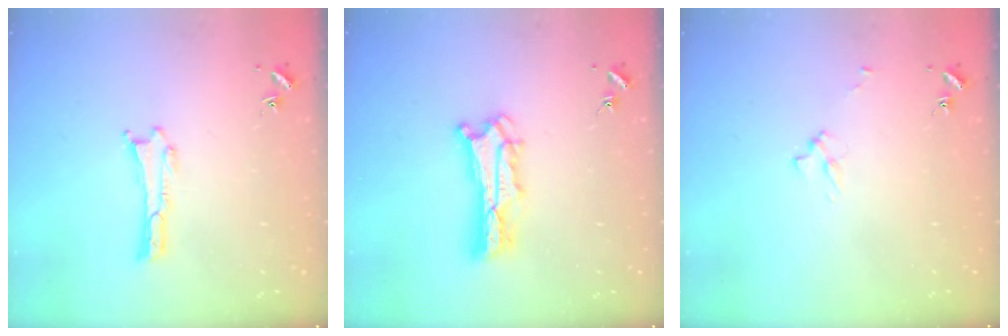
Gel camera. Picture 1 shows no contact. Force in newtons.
{"total": 6.9, "press": 6.8, "slide": 0.5}
{"total": 2.9, "press": 2.9, "slide": 0.4}